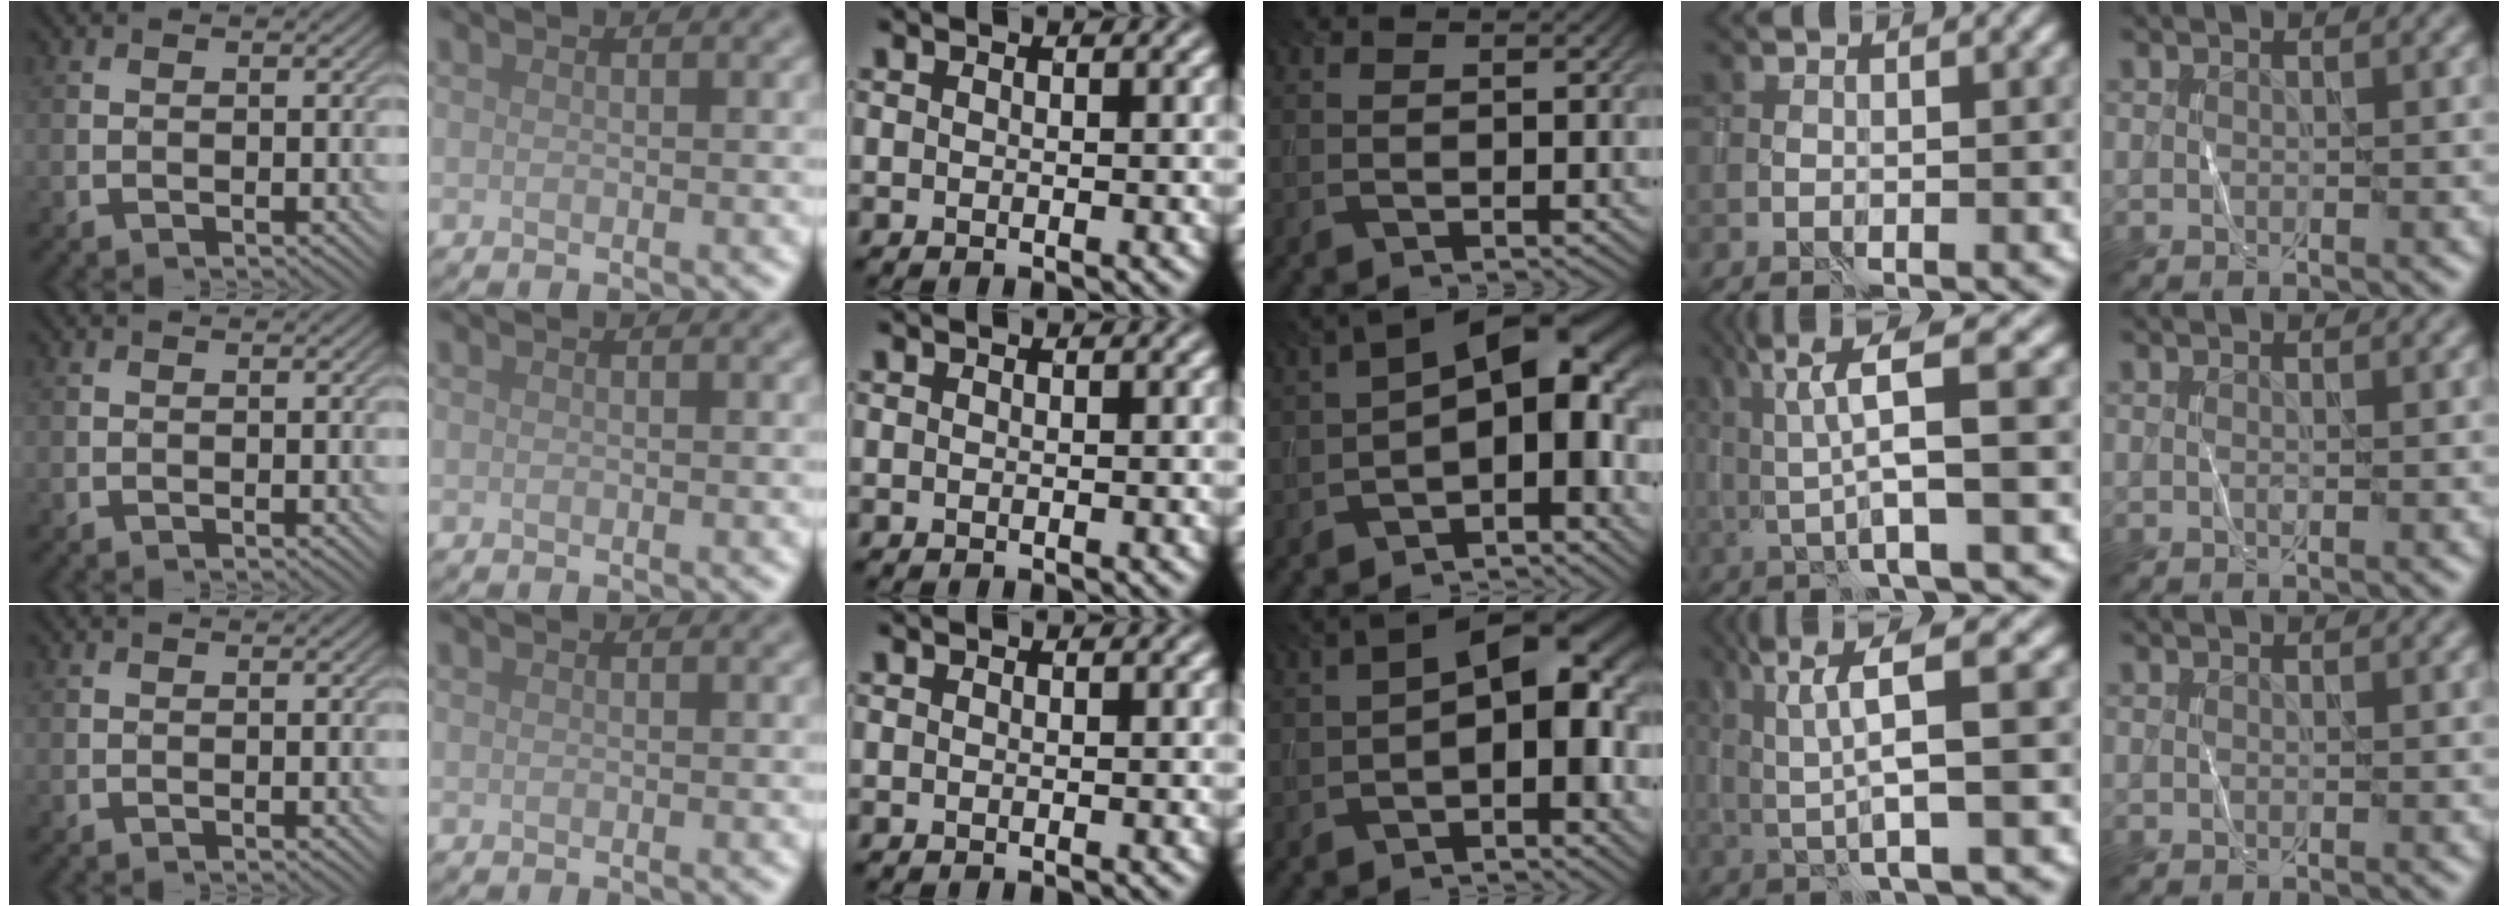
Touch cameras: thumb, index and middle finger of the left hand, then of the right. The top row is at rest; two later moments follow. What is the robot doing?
{"motion": "wrap", "object": "sponge"}